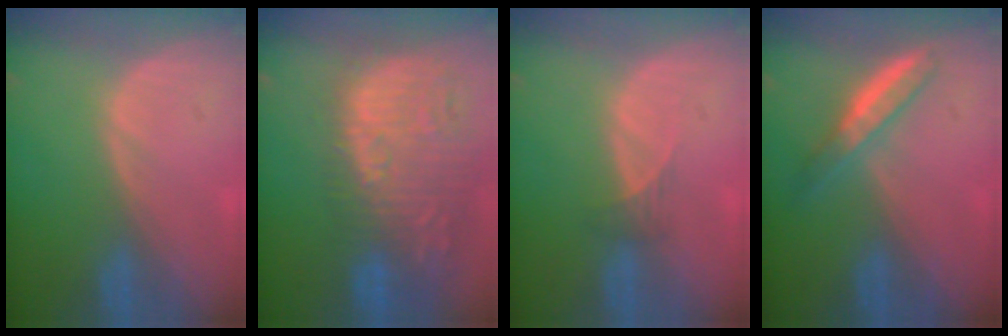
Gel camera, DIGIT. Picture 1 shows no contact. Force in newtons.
{"total": 15.0, "press": 12.8, "slide": 7.8}
{"total": 1.6, "press": 1.3, "slide": 0.9}
{"total": 5.1, "press": 4.6, "slide": 2.2}